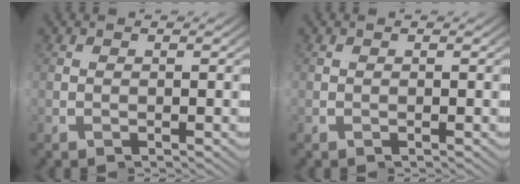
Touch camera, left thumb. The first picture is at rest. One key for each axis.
{"total": 0.0}